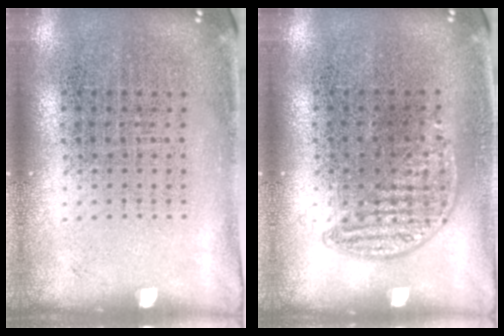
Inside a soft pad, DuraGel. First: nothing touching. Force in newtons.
{"total": 0.8, "press": 0.6, "slide": 0.5}